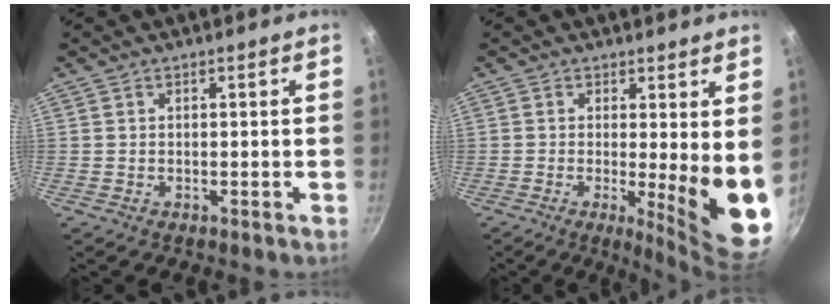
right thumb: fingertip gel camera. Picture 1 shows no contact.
{"total": 11.0, "force": [-0.1, 2.4, 10.7], "torque": [-0.133, -0.032, 0.001]}